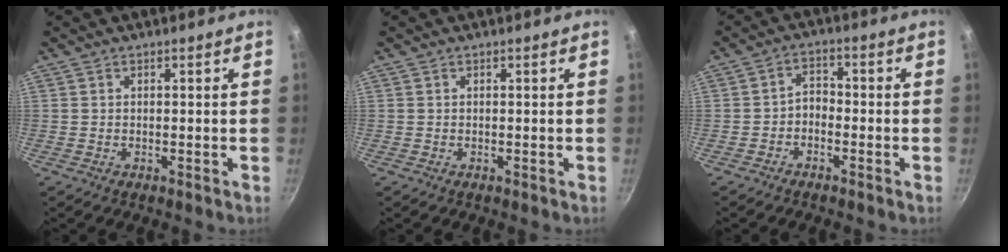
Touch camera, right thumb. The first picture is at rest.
{"total": 0.0}
{"total": 3.0, "force": [-1.5, 2.0, 1.7], "torque": [-0.018, 0.024, -0.032]}